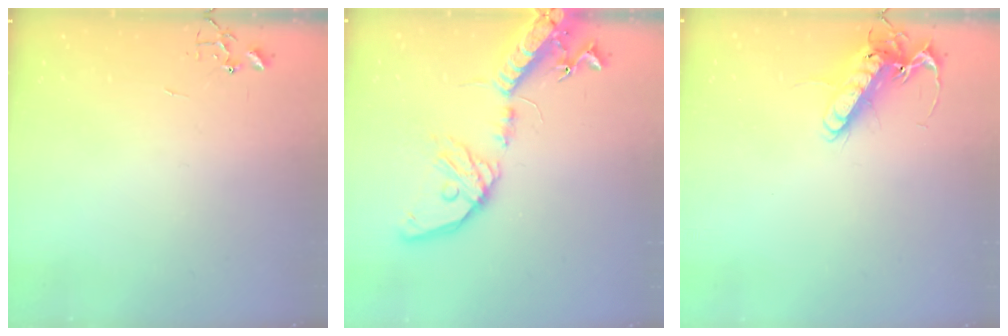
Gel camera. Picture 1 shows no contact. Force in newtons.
{"total": 19.5, "press": 19.2, "slide": 3.6}
{"total": 14.4, "press": 14.2, "slide": 2.2}